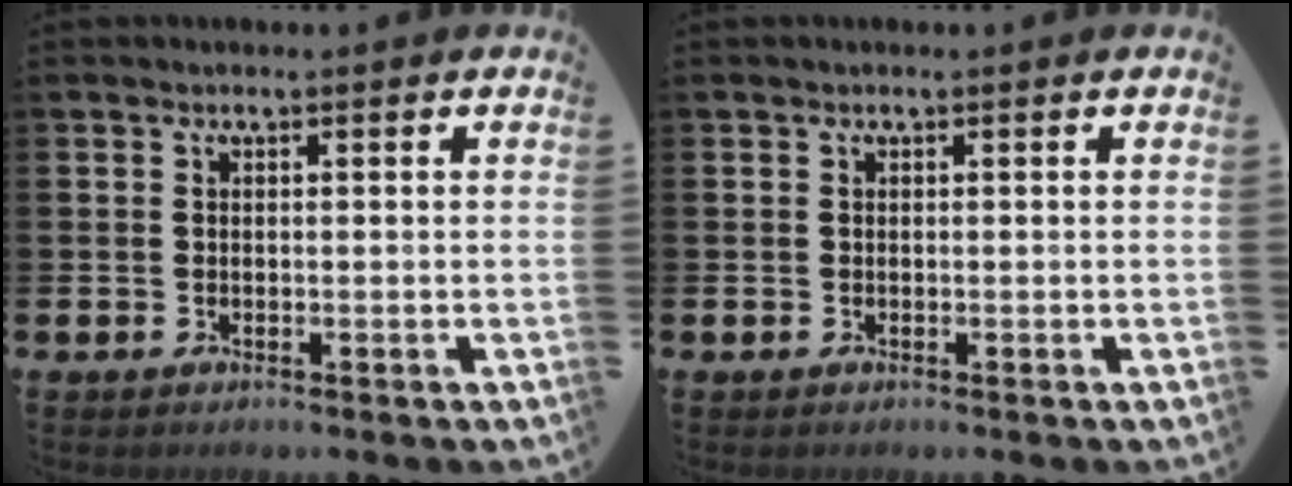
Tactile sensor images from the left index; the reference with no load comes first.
{"total": 0.0}